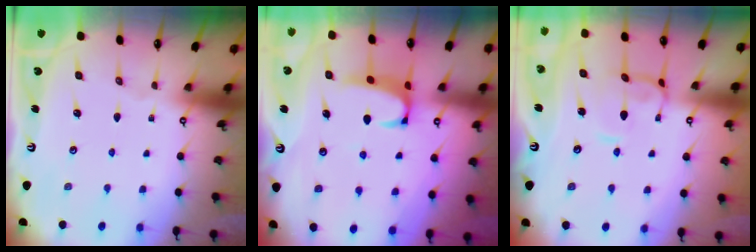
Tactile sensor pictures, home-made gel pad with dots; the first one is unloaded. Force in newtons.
{"total": 1.9, "press": 1.7, "slide": 0.8}
{"total": 2.9, "press": 2.8, "slide": 0.8}